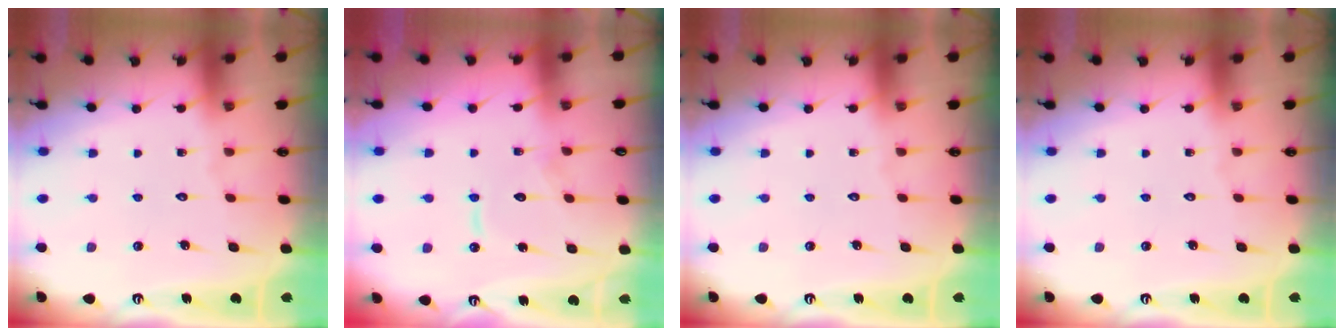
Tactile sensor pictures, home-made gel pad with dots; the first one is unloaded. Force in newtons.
{"total": 7.9, "press": 7.8, "slide": 0.6}
{"total": 0.0}
{"total": 0.0}